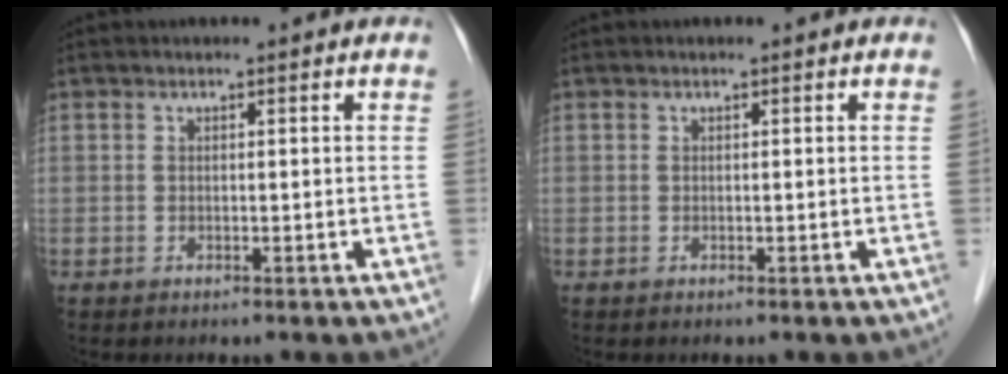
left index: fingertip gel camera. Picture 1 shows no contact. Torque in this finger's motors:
{"motor_torque": [0.02, 0.00, 0.00, 0.00]}